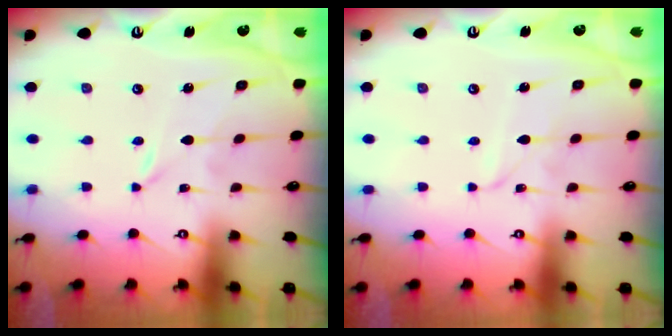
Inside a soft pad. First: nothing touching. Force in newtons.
{"total": 2.3, "press": 2.3, "slide": 0.2}